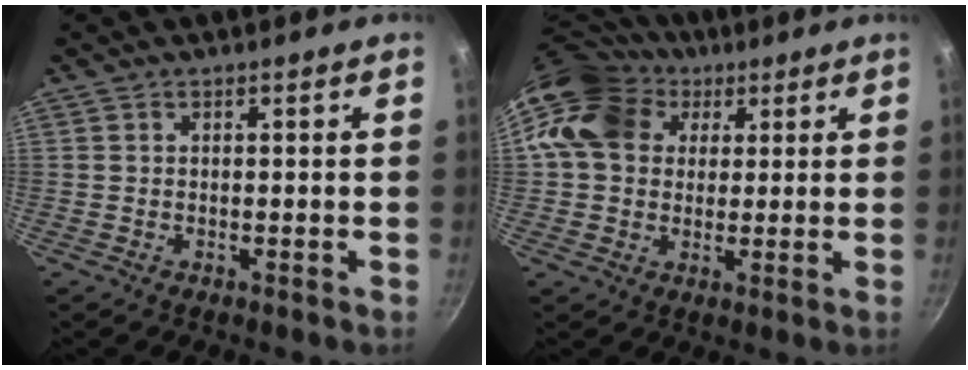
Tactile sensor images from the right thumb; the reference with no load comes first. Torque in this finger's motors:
{"motor_torque": [1.99, 2.46, 0.24, 0.13, 0.52]}